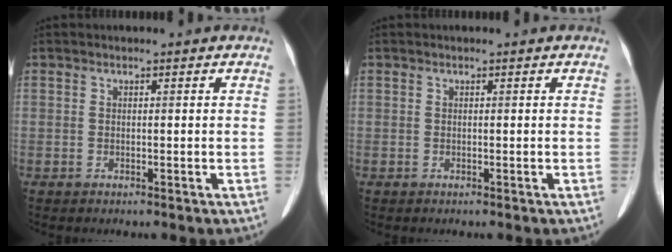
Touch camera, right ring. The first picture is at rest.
{"total": 0.0}